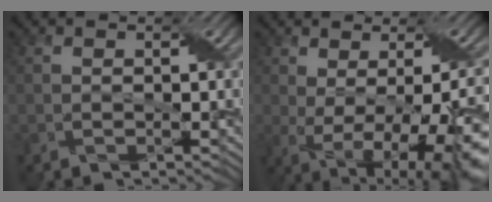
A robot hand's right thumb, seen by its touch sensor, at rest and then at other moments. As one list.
[{"total": 14.1, "force": [-2.9, 5.8, 12.5], "torque": [-0.178, -0.036, -0.008]}]